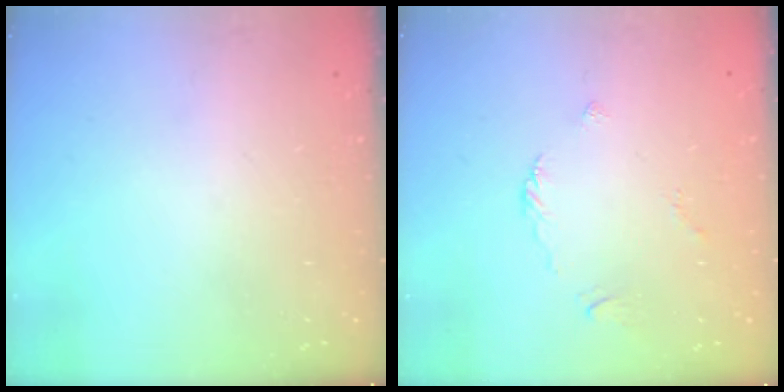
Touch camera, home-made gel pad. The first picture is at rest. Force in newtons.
{"total": 2.7, "press": 2.6, "slide": 0.6}